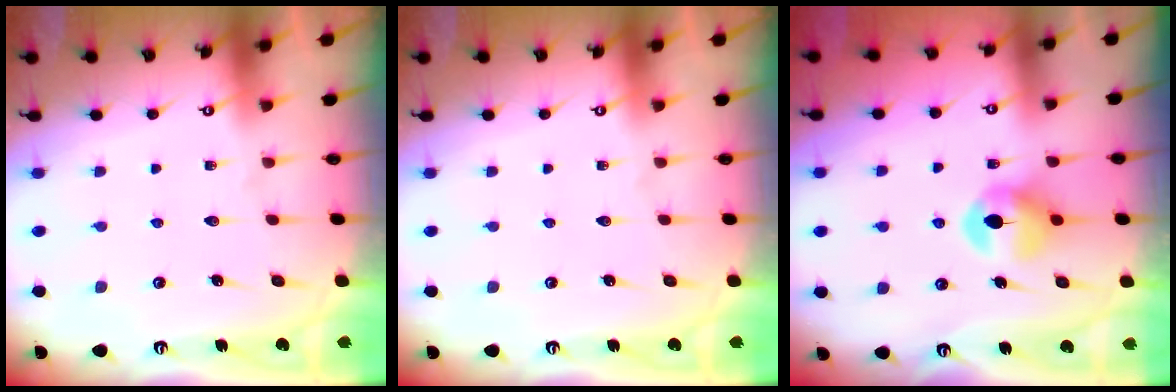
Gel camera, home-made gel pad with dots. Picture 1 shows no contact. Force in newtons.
{"total": 0.0}
{"total": 8.5, "press": 8.4, "slide": 0.4}